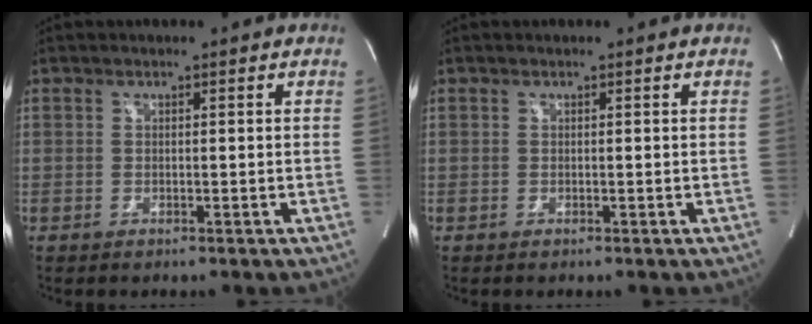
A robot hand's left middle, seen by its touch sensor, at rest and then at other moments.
{"total": 0.0}